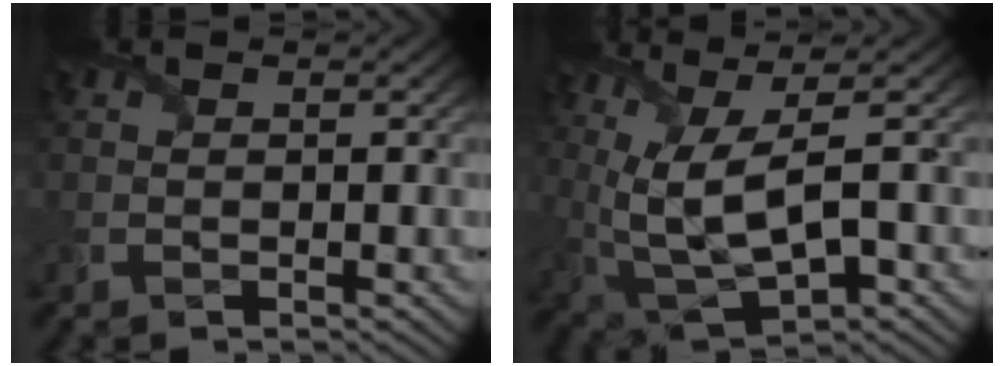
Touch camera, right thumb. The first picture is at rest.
{"total": 9.6, "force": [1.5, 3.4, 8.9], "torque": [-0.209, 0.000, 0.039]}